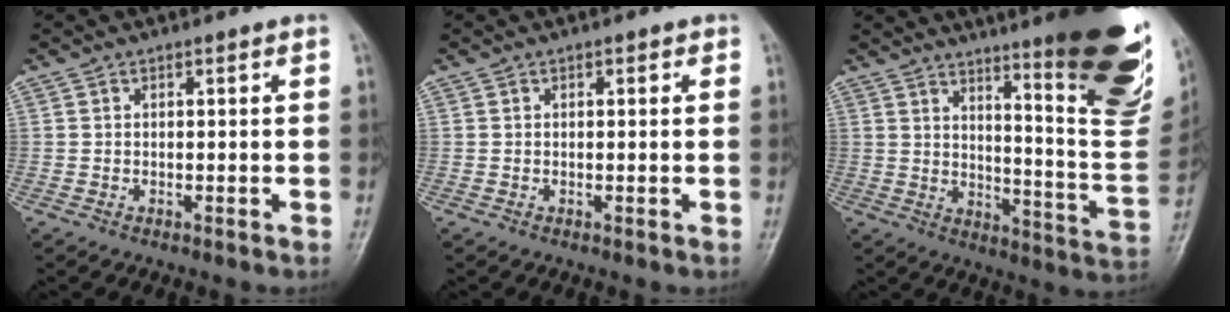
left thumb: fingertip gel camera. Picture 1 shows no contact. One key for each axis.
{"total": 1.0, "fx": 0.4, "fy": 0.6, "fz": 0.8, "tx": -0.006, "ty": 0.001, "tz": 0.002}
{"total": 25.5, "fx": 14.5, "fy": 4.7, "fz": 20.5, "tx": -0.234, "ty": -0.079, "tz": 0.200}